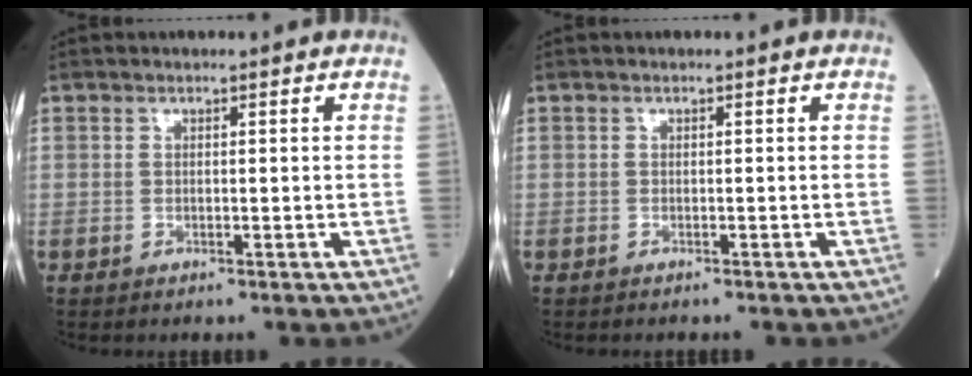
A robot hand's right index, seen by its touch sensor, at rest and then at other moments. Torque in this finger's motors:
{"motor_torque": [0.00, 0.00, -0.06, 0.01]}